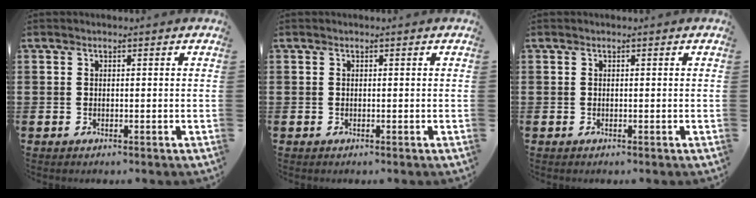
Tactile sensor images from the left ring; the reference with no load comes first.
{"total": 0.0}
{"total": 0.0}